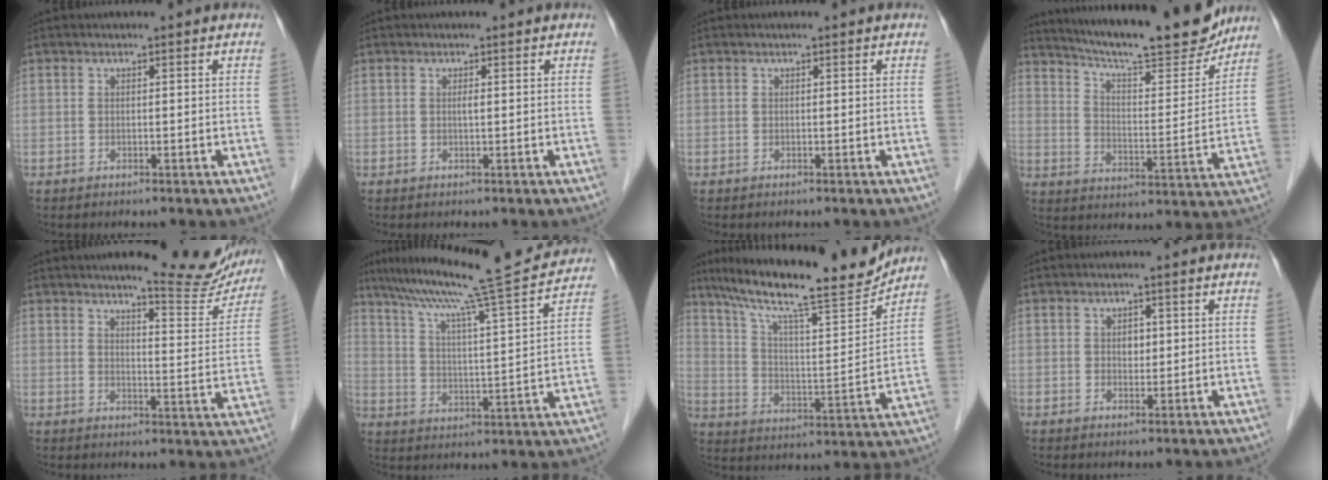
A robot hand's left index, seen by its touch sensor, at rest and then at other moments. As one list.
[{"total": 0.6, "force": [-0.2, 0.0, 0.5], "torque": [-0.012, -0.004, -0.005]}, {"total": 0.0}, {"total": 20.5, "force": [18.0, 2.7, 9.4], "torque": [-0.152, -0.018, 0.254]}, {"total": 13.2, "force": [11.9, 1.8, 5.6], "torque": [-0.056, -0.040, 0.129]}, {"total": 19.8, "force": [17.4, -0.5, 9.4], "torque": [-0.162, -0.008, 0.249]}, {"total": 20.4, "force": [17.1, 1.8, 10.9], "torque": [-0.190, -0.001, 0.265]}, {"total": 1.6, "force": [0.0, 1.2, 1.1], "torque": [-0.014, -0.004, -0.002]}]